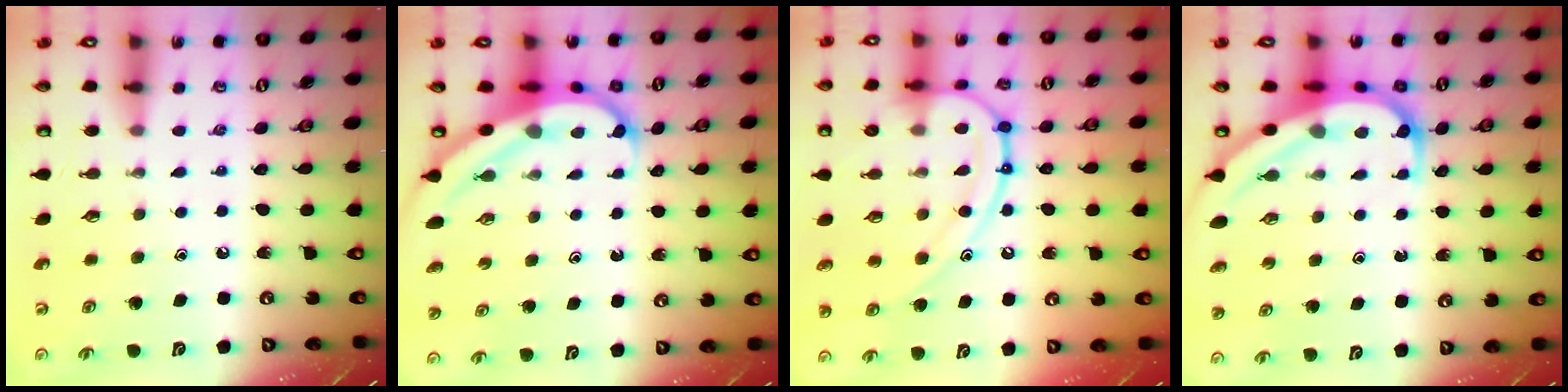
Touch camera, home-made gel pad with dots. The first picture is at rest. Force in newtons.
{"total": 7.0, "press": 6.9, "slide": 1.3}
{"total": 14.4, "press": 14.4, "slide": 0.9}
{"total": 9.4, "press": 9.3, "slide": 1.0}